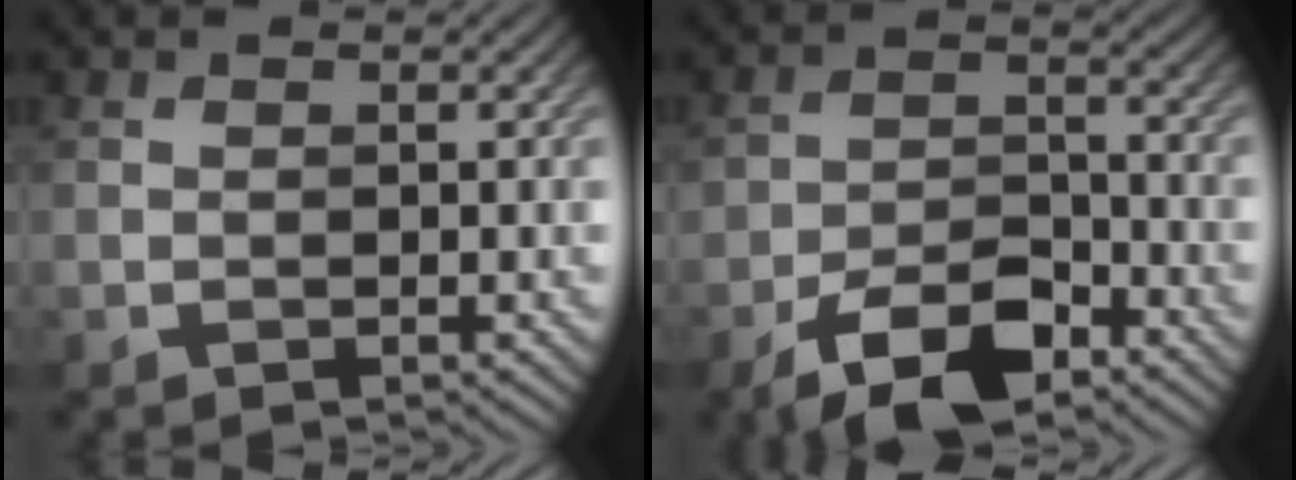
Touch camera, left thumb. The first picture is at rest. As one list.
[{"total": 7.6, "force": [-5.1, 3.5, 4.5], "torque": [-0.075, 0.002, -0.101]}]